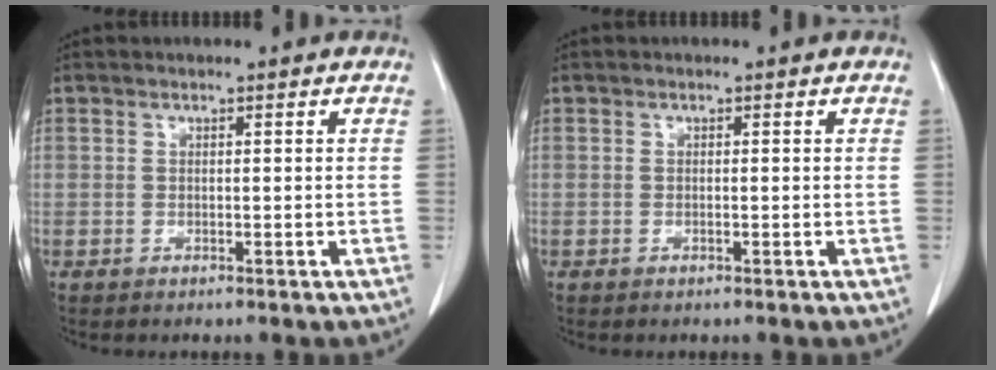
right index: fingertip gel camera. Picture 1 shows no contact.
{"total": 0.0}